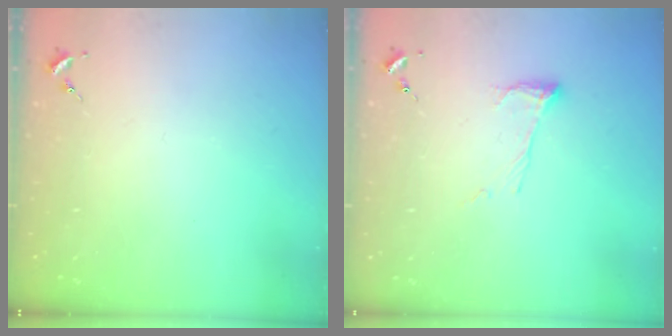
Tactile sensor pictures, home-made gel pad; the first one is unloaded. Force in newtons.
{"total": 6.8, "press": 6.8, "slide": 0.3}